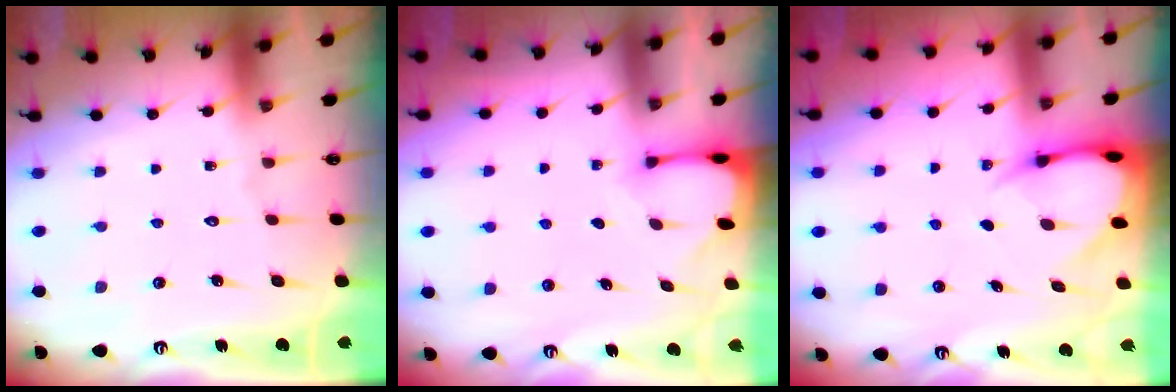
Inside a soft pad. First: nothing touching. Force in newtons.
{"total": 2.7, "press": 2.7, "slide": 0.3}
{"total": 4.7, "press": 4.7, "slide": 0.6}